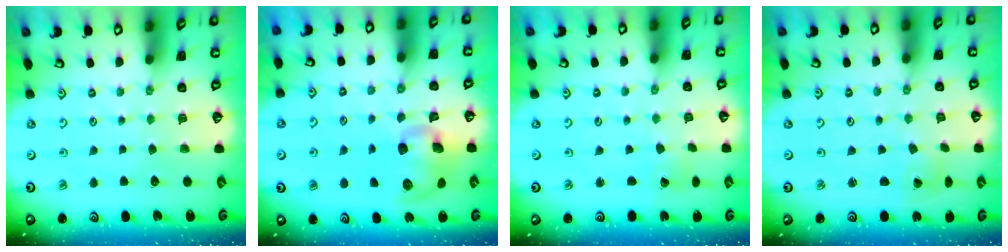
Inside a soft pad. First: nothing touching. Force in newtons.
{"total": 10.6, "press": 10.5, "slide": 1.7}
{"total": 1.0, "press": 1.0, "slide": 0.1}
{"total": 2.1, "press": 2.1, "slide": 0.1}